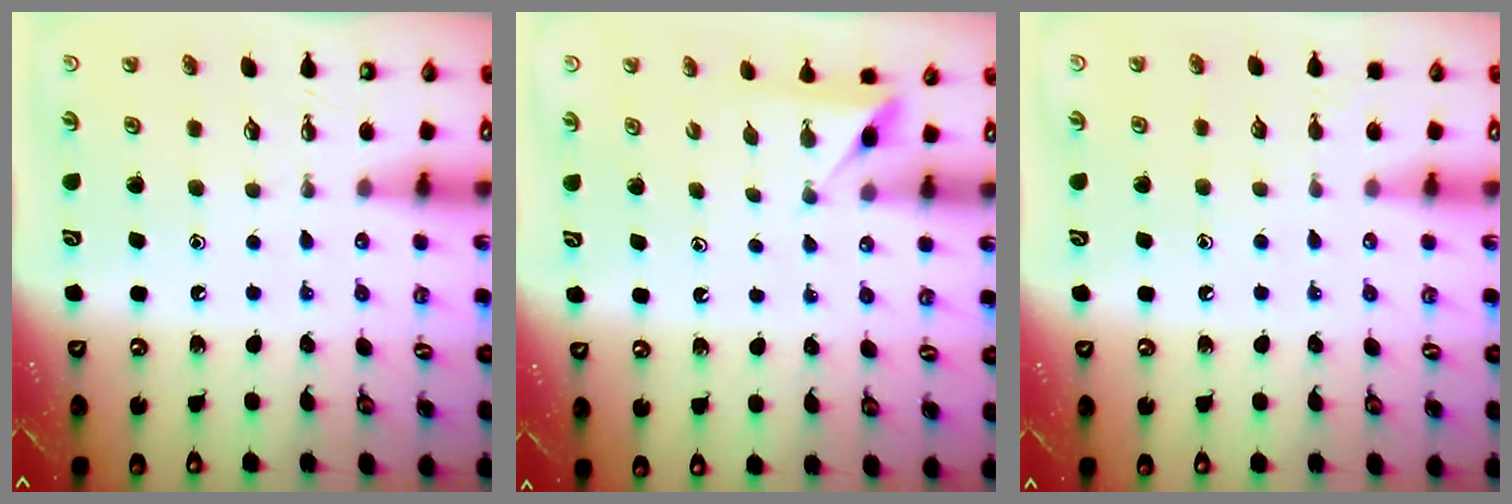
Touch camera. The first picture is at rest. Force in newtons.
{"total": 2.1, "press": 2.1, "slide": 0.2}
{"total": 3.6, "press": 3.6, "slide": 0.4}